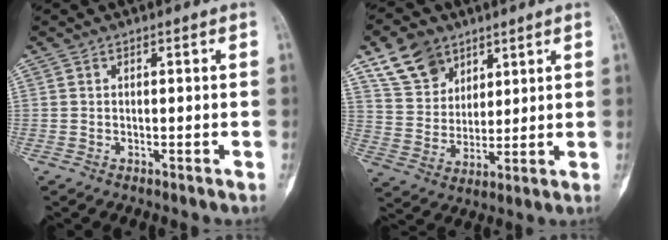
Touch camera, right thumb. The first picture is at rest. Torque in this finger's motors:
{"motor_torque": [-0.37, 0.73, 0.36, -0.05, 0.02]}